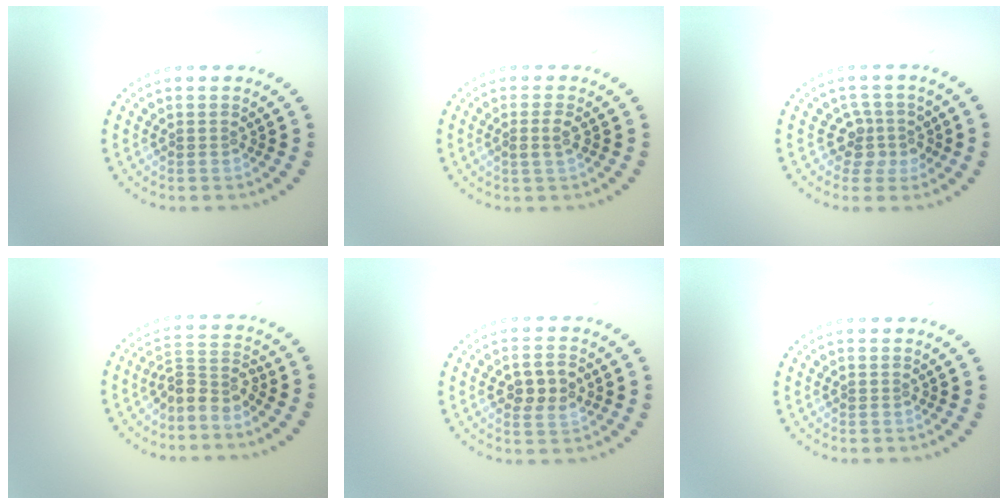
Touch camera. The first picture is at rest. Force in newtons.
{"total": 1.2, "press": 1.1, "slide": 0.4}
{"total": 2.5, "press": 1.9, "slide": 1.6}
{"total": 2.8, "press": 2.0, "slide": 2.0}
{"total": 2.9, "press": 2.9, "slide": 0.3}
{"total": 0.0}